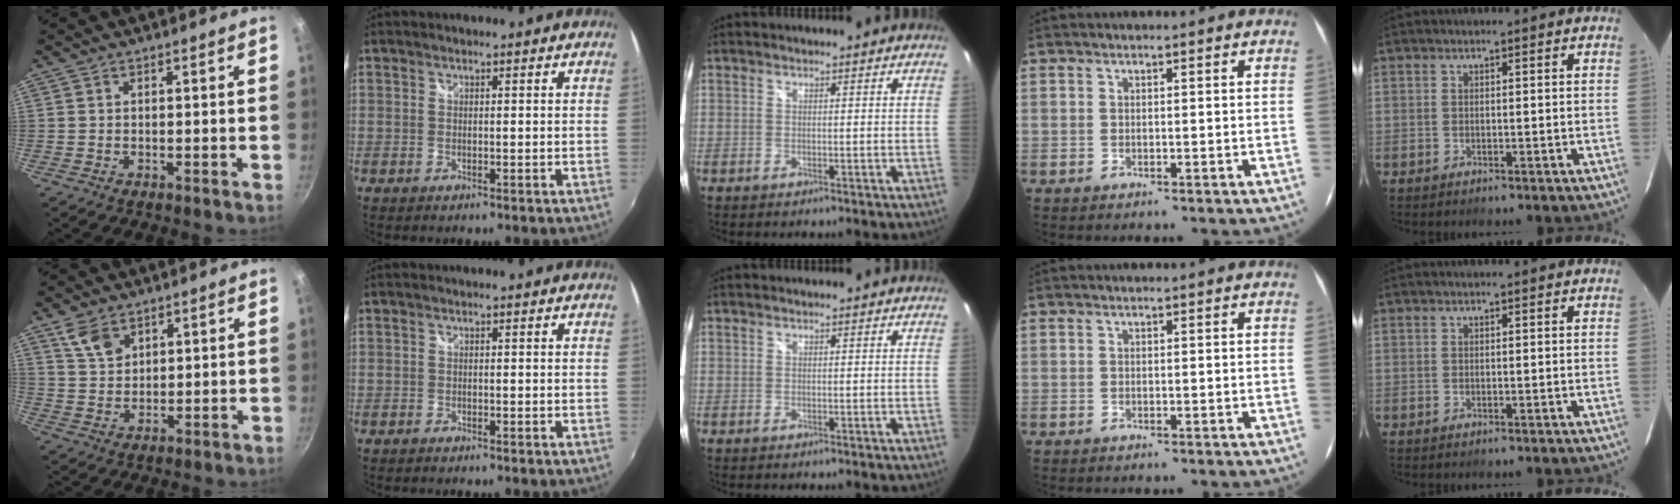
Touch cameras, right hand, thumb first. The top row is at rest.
{"thumb": {"total": 5.8, "force": [3.5, 3.7, 2.7], "torque": [-0.033, -0.013, 0.074]}, "index": {"total": 0.7, "force": [-0.6, 0.2, 0.1], "torque": [-0.004, -0.004, -0.014]}}